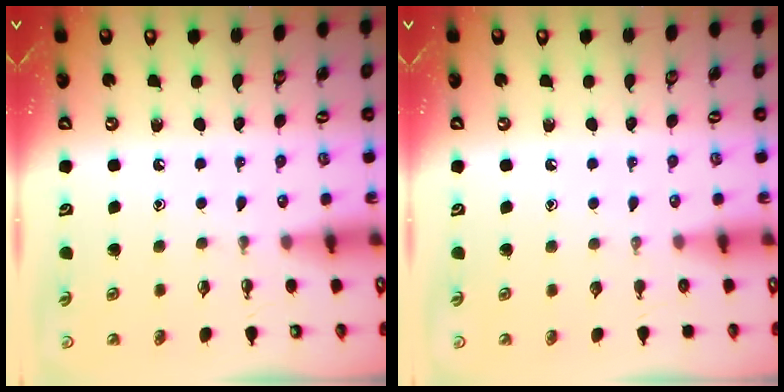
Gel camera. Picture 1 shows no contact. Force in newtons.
{"total": 0.0}